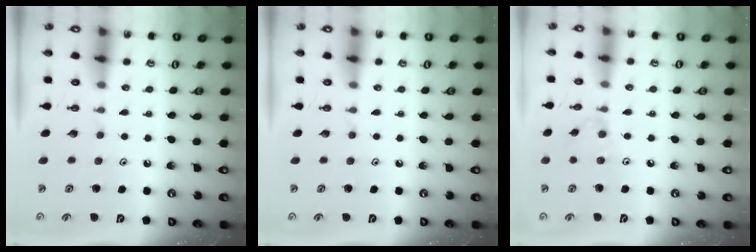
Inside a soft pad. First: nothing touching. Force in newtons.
{"total": 0.0}
{"total": 3.9, "press": 3.9, "slide": 0.5}